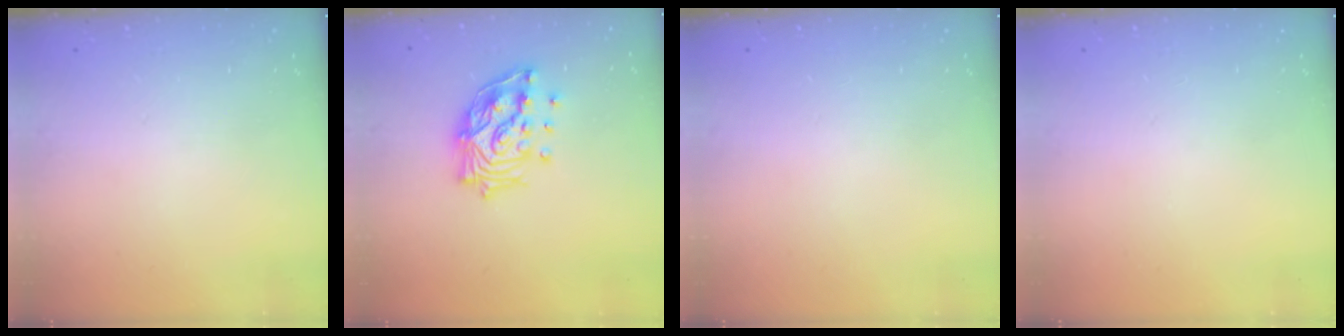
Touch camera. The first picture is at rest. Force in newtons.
{"total": 14.1, "press": 14.0, "slide": 1.4}
{"total": 0.0}
{"total": 0.0}